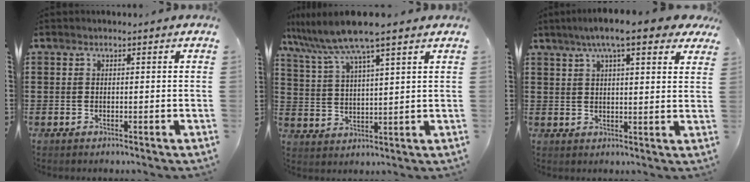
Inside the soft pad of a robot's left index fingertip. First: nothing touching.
{"total": 8.2, "force": [6.6, 0.0, 4.9], "torque": [-0.115, -0.023, 0.115]}
{"total": 7.8, "force": [5.6, 1.1, 5.3], "torque": [-0.107, 0.001, 0.098]}